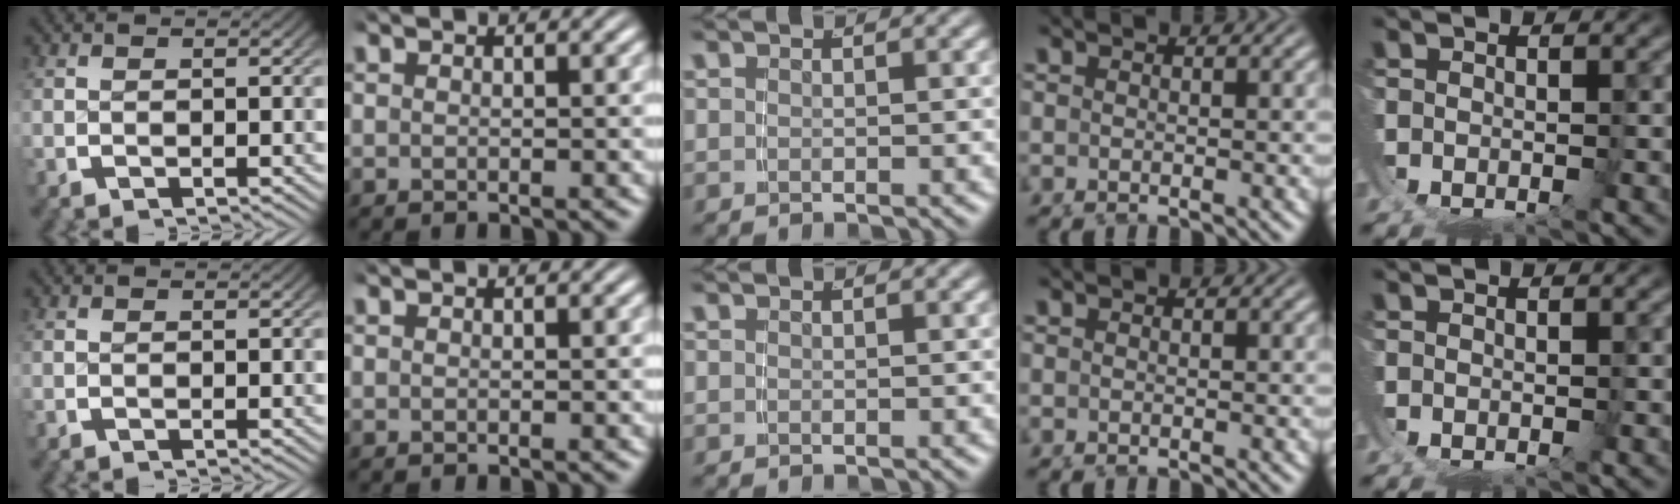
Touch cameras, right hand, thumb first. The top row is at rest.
{}